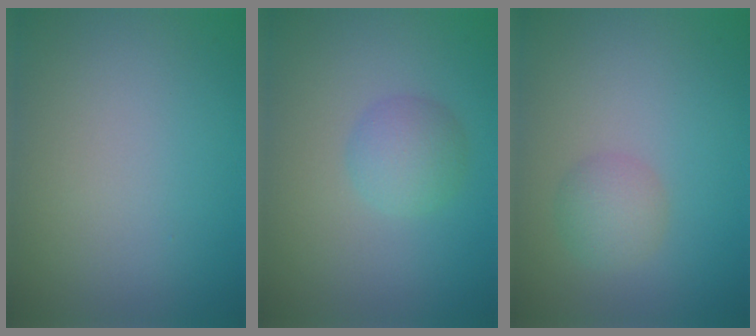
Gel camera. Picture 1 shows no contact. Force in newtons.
{"total": 2.6, "press": 2.6, "slide": 0.1}
{"total": 2.1, "press": 2.1, "slide": 0.1}